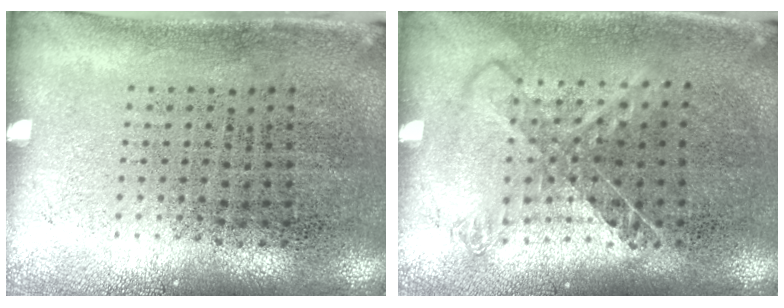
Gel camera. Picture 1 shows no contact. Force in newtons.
{"total": 1.2, "press": 1.0, "slide": 0.6}